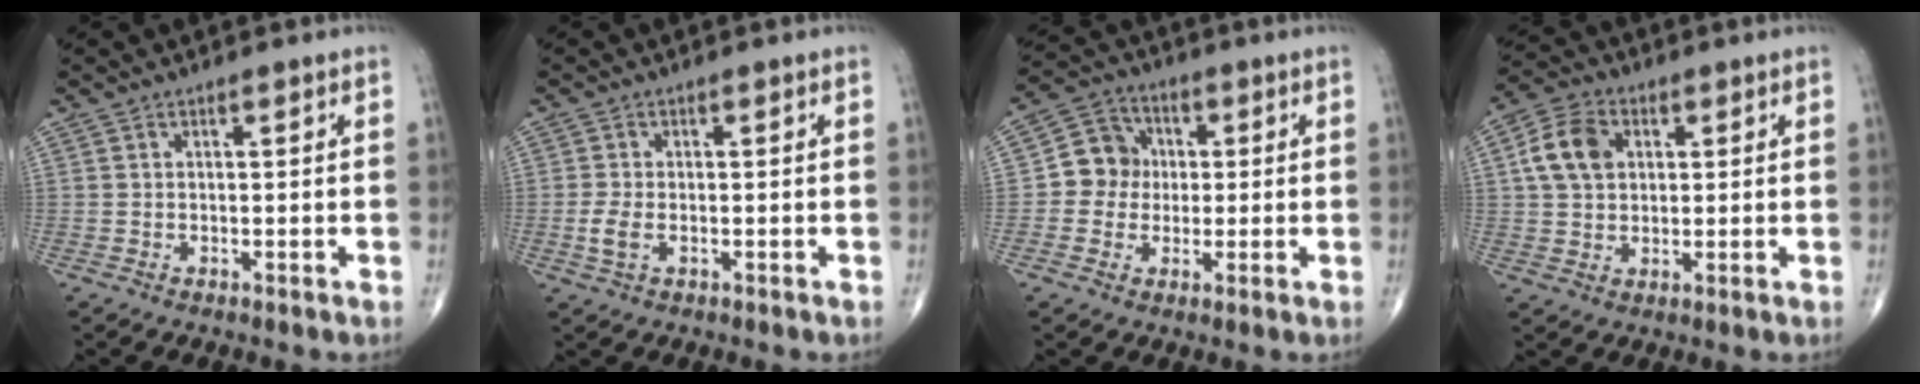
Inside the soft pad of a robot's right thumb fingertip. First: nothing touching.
{"total": 3.0, "force": [-0.7, 1.6, 2.4], "torque": [-0.059, -0.003, -0.016]}
{"total": 8.1, "force": [0.0, 7.5, 3.1], "torque": [-0.019, 0.019, -0.013]}
{"total": 8.8, "force": [2.0, 6.5, 5.6], "torque": [-0.095, 0.008, 0.032]}